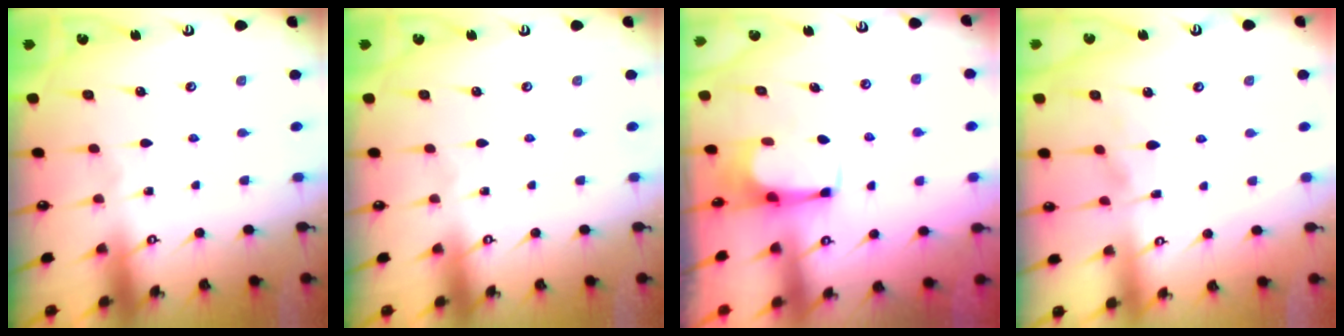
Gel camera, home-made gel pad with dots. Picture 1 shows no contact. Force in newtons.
{"total": 0.0}
{"total": 2.5, "press": 2.4, "slide": 0.4}
{"total": 5.7, "press": 5.6, "slide": 1.3}